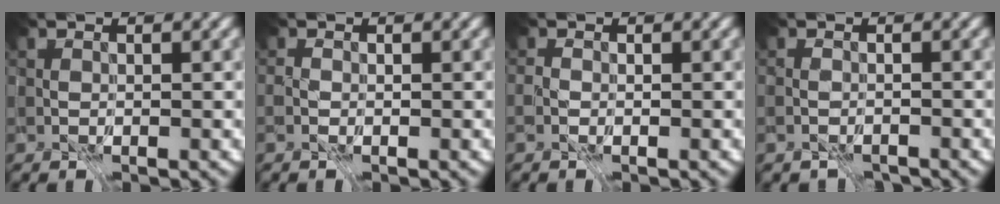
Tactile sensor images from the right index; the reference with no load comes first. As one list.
[{"total": 0.8, "force": [0.0, 0.7, 0.4], "torque": [0.005, 0.007, -0.019]}, {"total": 0.5, "force": [-0.4, 0.4, 0.1], "torque": [0.018, 0.002, -0.031]}, {"total": 2.8, "force": [-2.1, 1.8, 0.4], "torque": [-0.001, -0.013, -0.061]}]